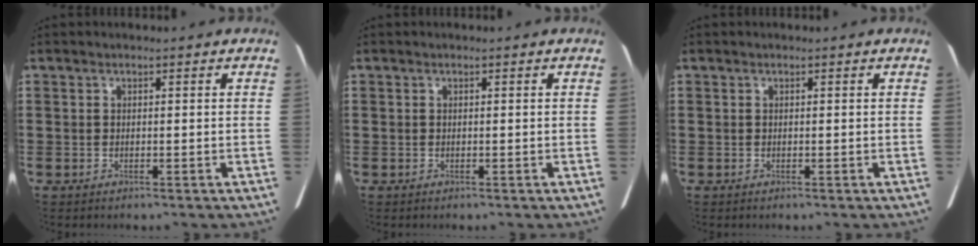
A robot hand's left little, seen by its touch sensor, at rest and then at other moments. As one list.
[{"total": 0.0}, {"total": 0.0}]